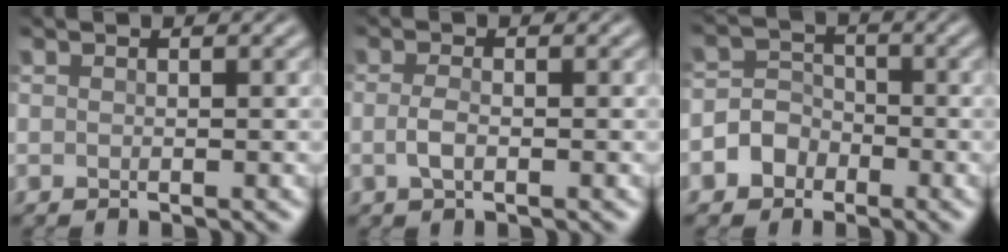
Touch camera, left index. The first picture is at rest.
{"total": 1.3, "force": [-0.1, 0.6, 1.2], "torque": [-0.029, 0.003, -0.006]}
{"total": 3.1, "force": [-1.3, 2.8, 0.6], "torque": [0.010, 0.013, -0.040]}